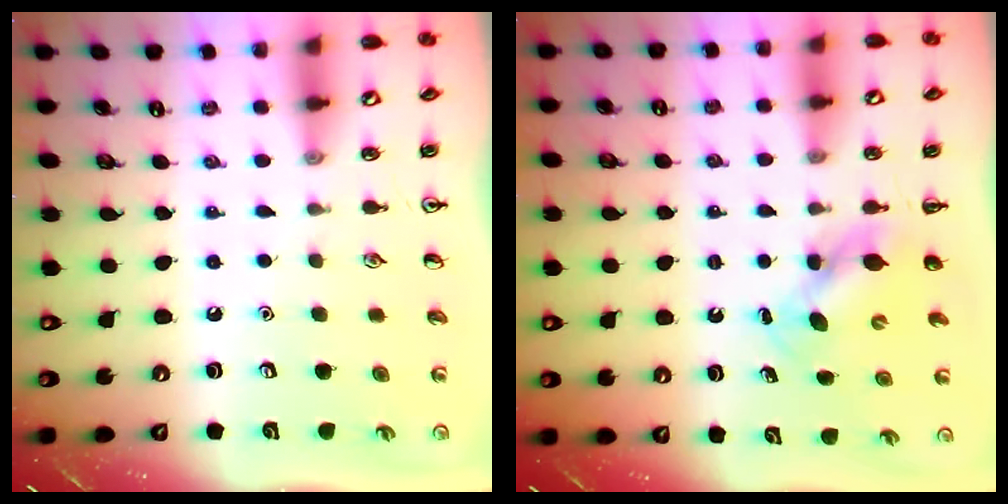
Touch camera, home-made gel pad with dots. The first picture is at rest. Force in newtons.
{"total": 5.6, "press": 5.6, "slide": 0.6}